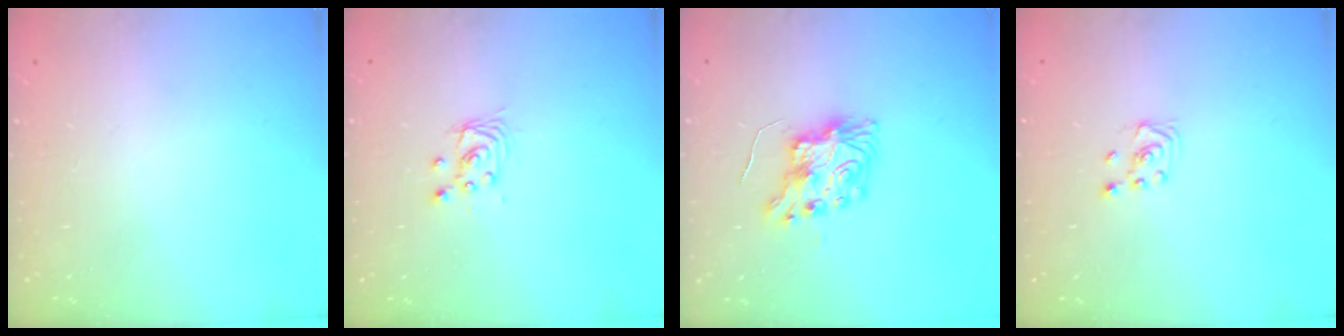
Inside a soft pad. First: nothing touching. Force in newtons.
{"total": 2.9, "press": 2.9, "slide": 0.2}
{"total": 9.8, "press": 9.8, "slide": 0.9}
{"total": 2.3, "press": 2.2, "slide": 0.7}